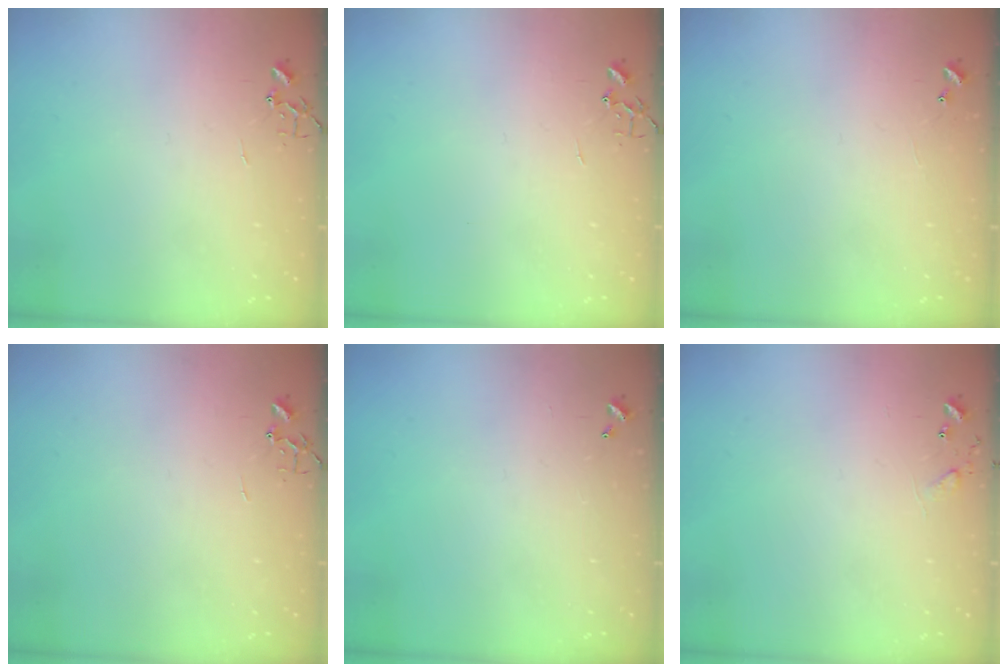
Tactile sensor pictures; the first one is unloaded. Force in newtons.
{"total": 0.0}
{"total": 5.1, "press": 5.0, "slide": 0.3}
{"total": 0.0}
{"total": 0.0}
{"total": 8.0, "press": 8.0, "slide": 0.4}